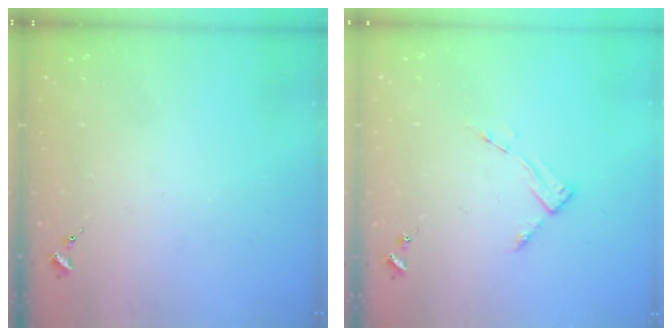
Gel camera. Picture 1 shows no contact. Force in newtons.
{"total": 3.4, "press": 3.4, "slide": 0.4}